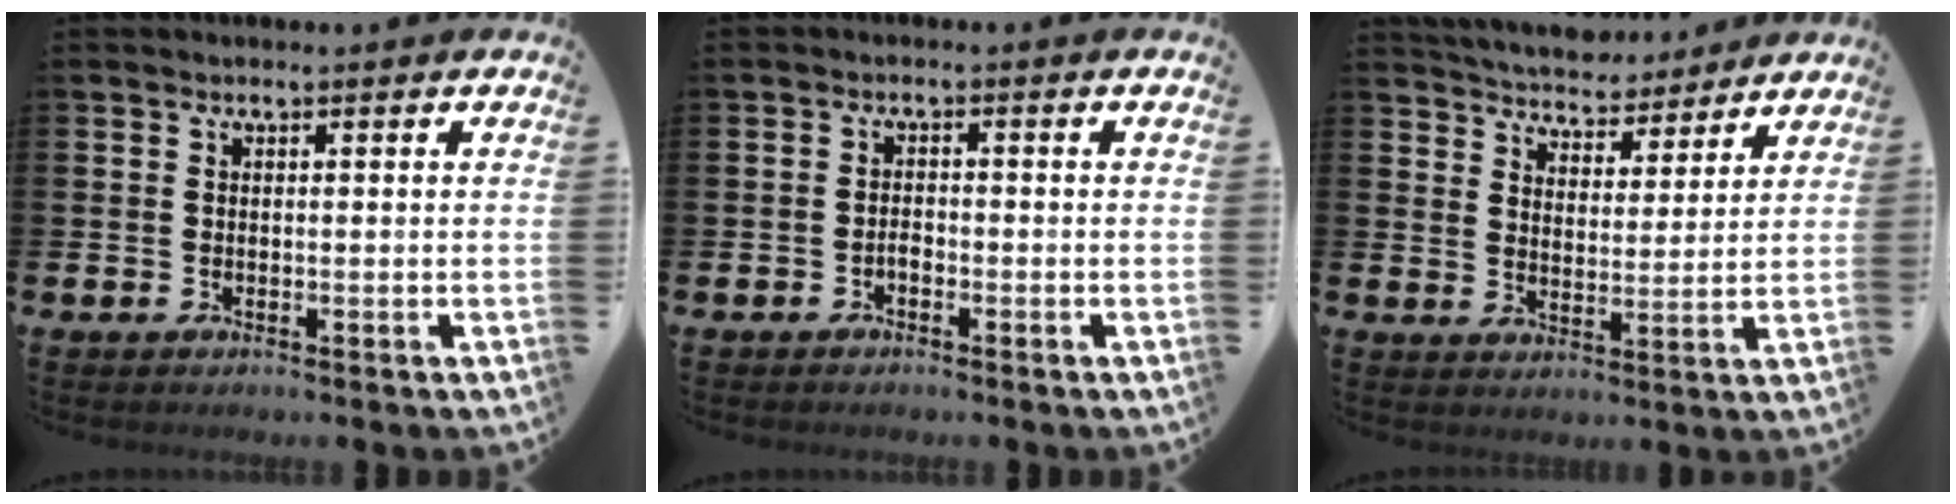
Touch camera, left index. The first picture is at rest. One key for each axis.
{"total": 1.3, "fx": -0.9, "fy": 0.6, "fz": 0.7, "tx": -0.013, "ty": 0.001, "tz": -0.018}
{"total": 5.0, "fx": 4.9, "fy": 1.2, "fz": -0.3, "tx": -0.015, "ty": -0.040, "tz": 0.084}